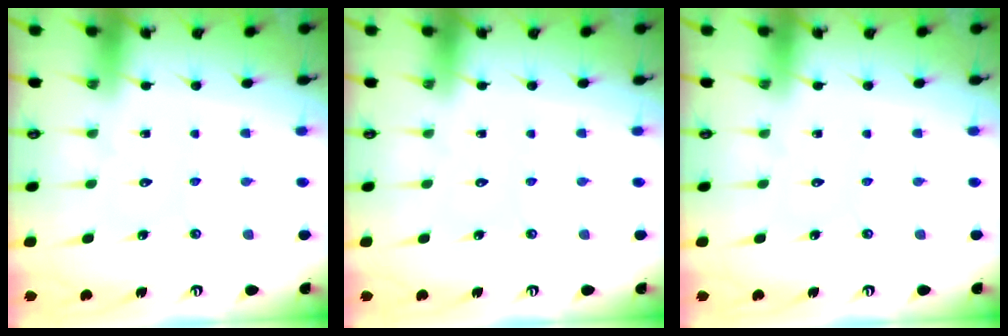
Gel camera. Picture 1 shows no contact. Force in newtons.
{"total": 0.0}
{"total": 0.0}